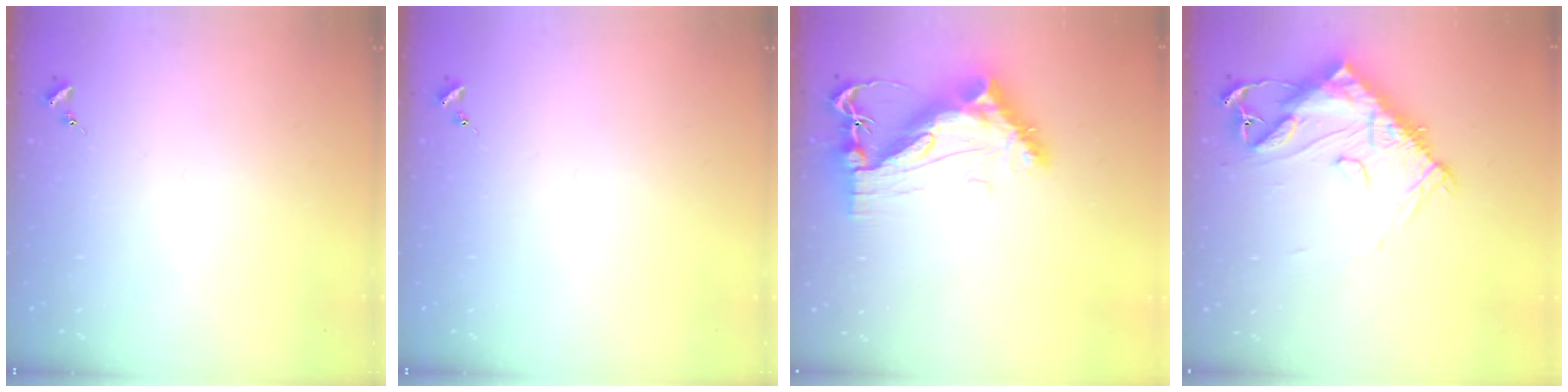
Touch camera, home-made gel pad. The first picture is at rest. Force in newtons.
{"total": 0.0}
{"total": 11.9, "press": 11.9, "slide": 1.0}
{"total": 14.6, "press": 14.5, "slide": 1.1}